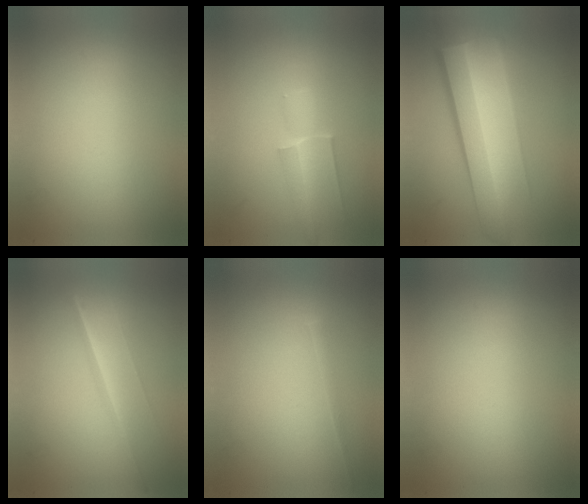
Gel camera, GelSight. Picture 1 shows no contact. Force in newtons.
{"total": 1.8}
{"total": 8.8}
{"total": 1.3}
{"total": 1.7}
{"total": 0.0}